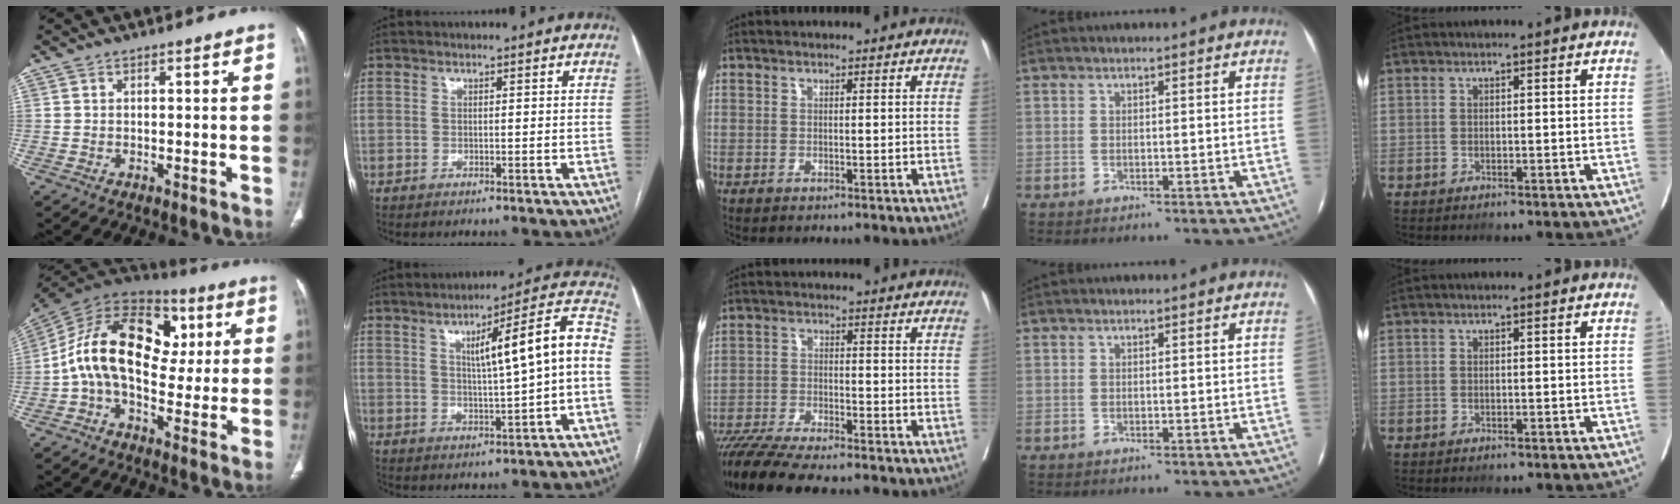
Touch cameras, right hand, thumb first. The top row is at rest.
{"thumb": {"total": 21.3, "force": [2.0, 13.8, 16.1], "torque": [-0.265, 0.034, 0.025]}, "index": {"total": 13.3, "force": [0.9, 0.5, 13.3], "torque": [-0.182, 0.030, 0.012]}, "middle": {"total": 14.5, "force": [-12.6, 1.5, 7.1], "torque": [-0.121, -0.025, -0.200]}}